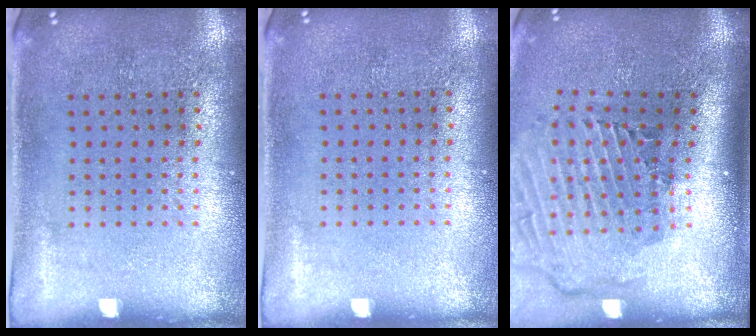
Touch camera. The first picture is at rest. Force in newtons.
{"total": 0.0}
{"total": 2.9, "press": 2.0, "slide": 2.1}